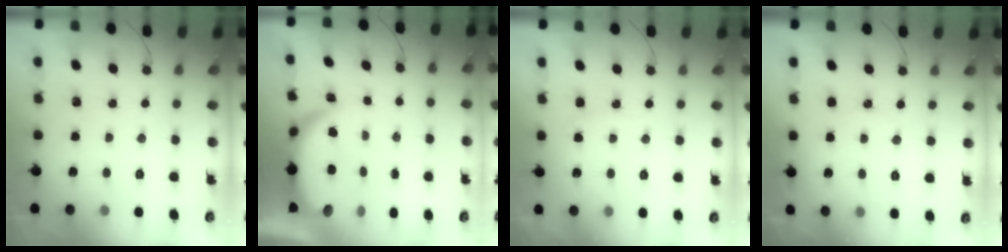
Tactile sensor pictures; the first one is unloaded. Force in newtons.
{"total": 5.7, "press": 5.6, "slide": 0.9}
{"total": 7.1, "press": 7.1, "slide": 0.5}
{"total": 5.3, "press": 5.3, "slide": 0.6}